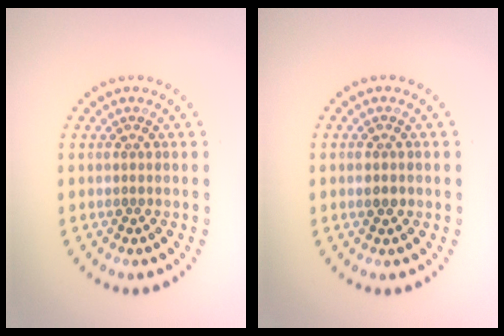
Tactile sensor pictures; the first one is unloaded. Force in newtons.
{"total": 1.4, "press": 1.4, "slide": 0.2}